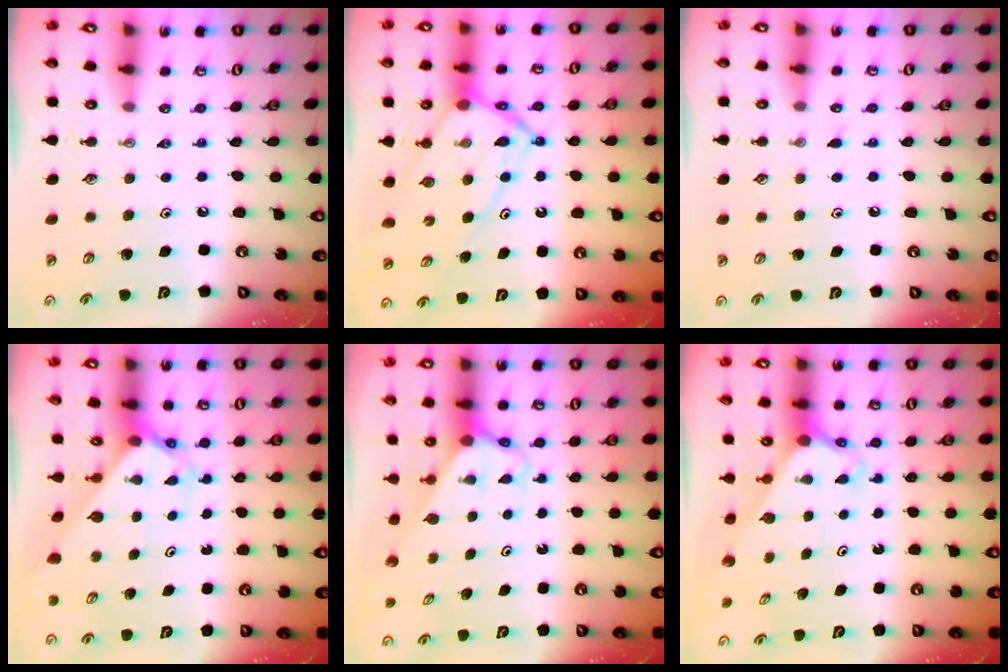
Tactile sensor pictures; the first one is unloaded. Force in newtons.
{"total": 13.4, "press": 13.4, "slide": 1.3}
{"total": 4.9, "press": 4.8, "slide": 0.5}
{"total": 2.4, "press": 2.4, "slide": 0.3}
{"total": 2.9, "press": 2.9, "slide": 0.2}
{"total": 2.2, "press": 2.2, "slide": 0.1}